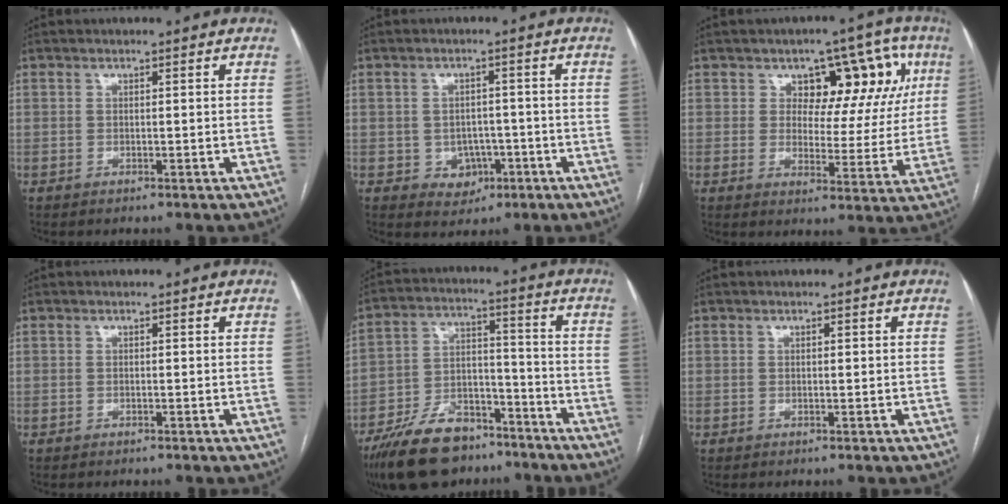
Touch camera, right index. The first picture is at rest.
{"total": 4.4, "force": [-1.5, 3.8, 1.6], "torque": [-0.013, 0.006, -0.011]}
{"total": 12.0, "force": [4.6, 7.0, 8.6], "torque": [-0.083, 0.031, 0.066]}
{"total": 0.0}
{"total": 16.0, "force": [-12.0, 7.5, 7.5], "torque": [-0.136, 0.018, -0.202]}
{"total": 0.0}